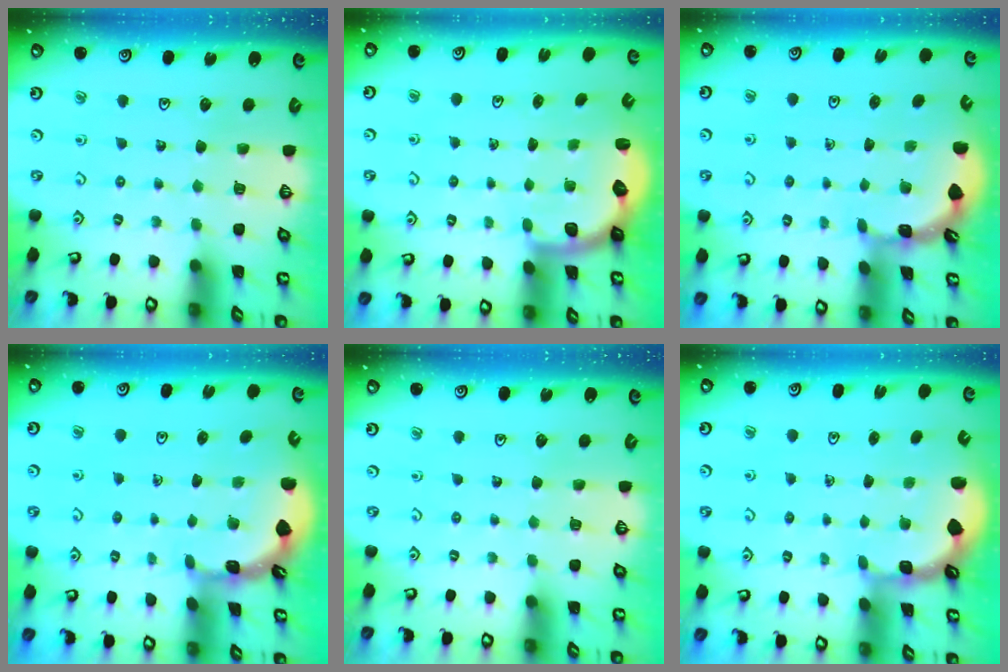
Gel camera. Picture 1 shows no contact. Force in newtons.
{"total": 2.6, "press": 2.3, "slide": 1.2}
{"total": 1.7, "press": 1.7, "slide": 0.1}
{"total": 1.8, "press": 1.8, "slide": 0.1}
{"total": 0.0}
{"total": 1.7, "press": 1.6, "slide": 0.5}